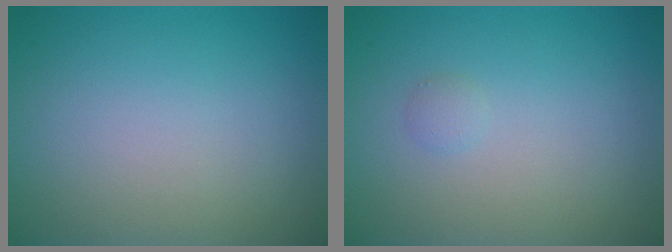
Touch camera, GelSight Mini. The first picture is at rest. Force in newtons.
{"total": 0.6, "press": 0.6, "slide": 0.0}